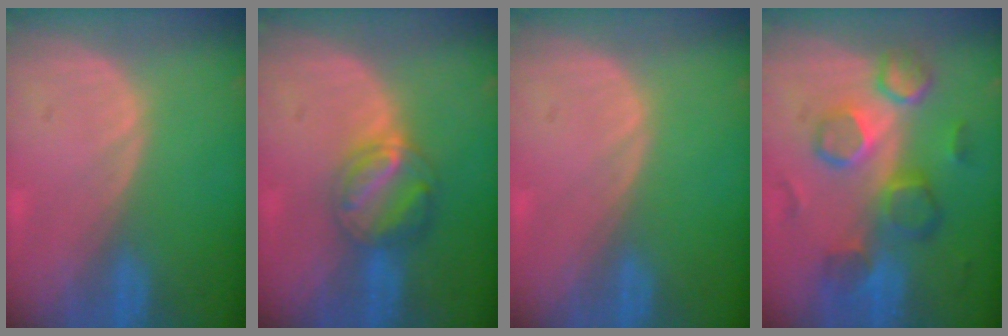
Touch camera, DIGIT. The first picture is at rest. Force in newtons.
{"total": 6.1, "press": 5.6, "slide": 2.4}
{"total": 0.0}
{"total": 9.9, "press": 9.0, "slide": 4.2}